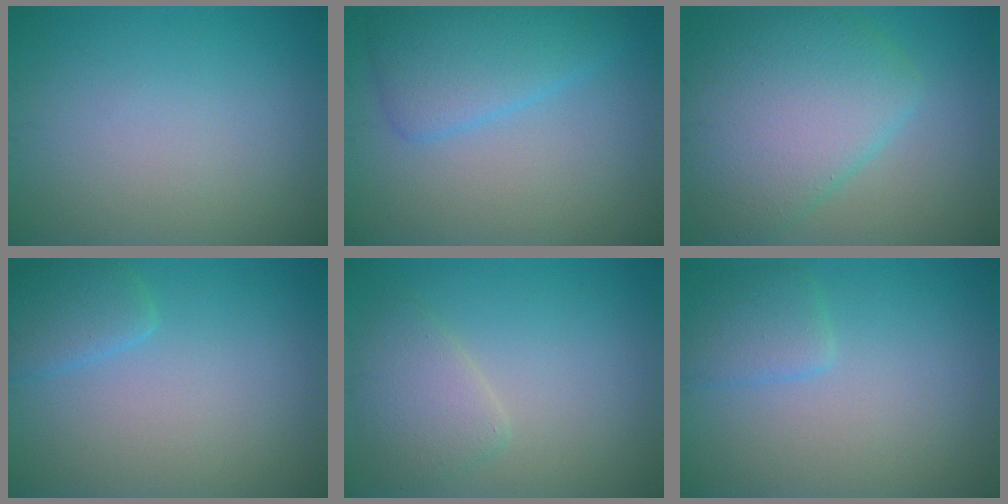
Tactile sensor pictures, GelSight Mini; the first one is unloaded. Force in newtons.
{"total": 4.4, "press": 4.4, "slide": 0.1}
{"total": 8.4, "press": 8.4, "slide": 0.5}
{"total": 2.3, "press": 2.3, "slide": 0.1}
{"total": 2.9, "press": 2.9, "slide": 0.2}
{"total": 2.1, "press": 2.1, "slide": 0.2}